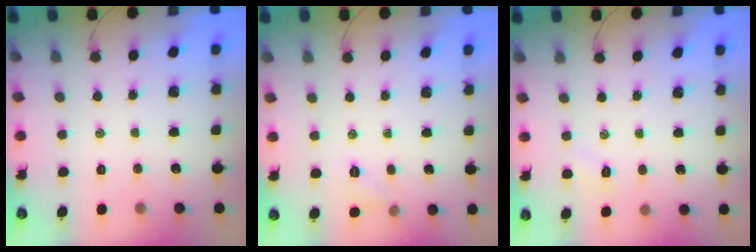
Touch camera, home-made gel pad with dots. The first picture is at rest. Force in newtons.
{"total": 5.0, "press": 4.7, "slide": 1.4}
{"total": 2.9, "press": 2.8, "slide": 0.8}